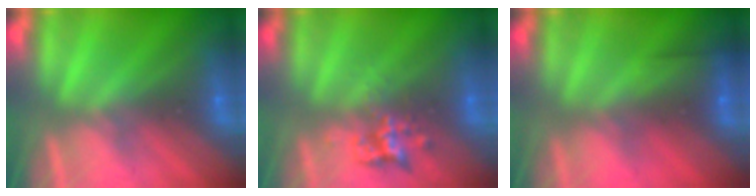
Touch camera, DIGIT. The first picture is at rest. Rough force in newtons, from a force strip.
{"total": 2.3}
{"total": 2.5}